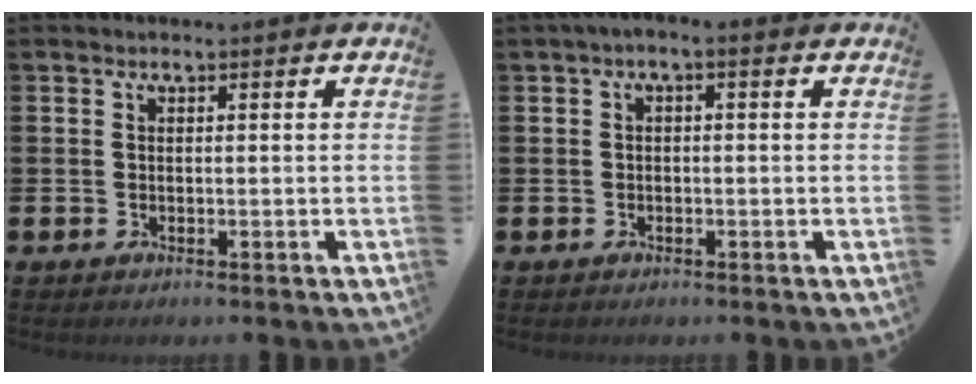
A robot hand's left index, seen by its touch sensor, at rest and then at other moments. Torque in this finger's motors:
{"motor_torque": [1.06, -1.08, 0.20, 0.19]}